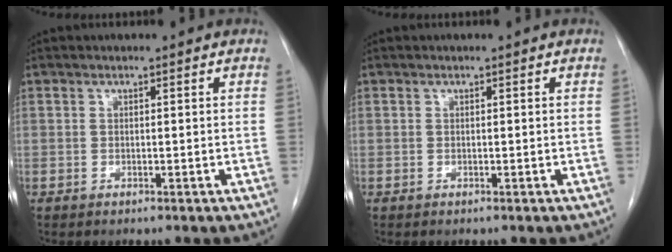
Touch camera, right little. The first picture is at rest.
{"total": 0.0}